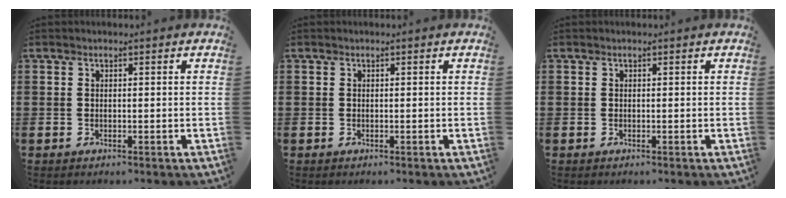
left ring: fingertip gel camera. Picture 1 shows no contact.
{"total": 0.0}
{"total": 0.0}